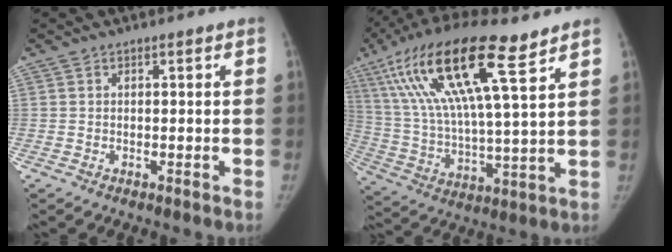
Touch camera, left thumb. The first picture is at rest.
{"total": 23.3, "force": [12.3, 5.4, 19.1], "torque": [-0.377, -0.019, 0.223]}